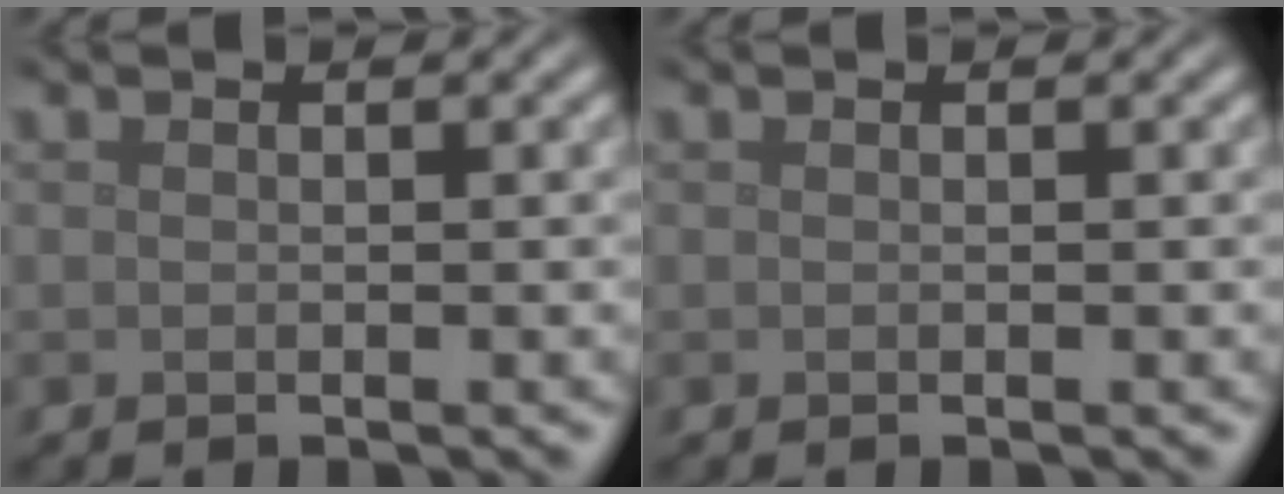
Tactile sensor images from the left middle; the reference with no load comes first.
{"total": 0.0}